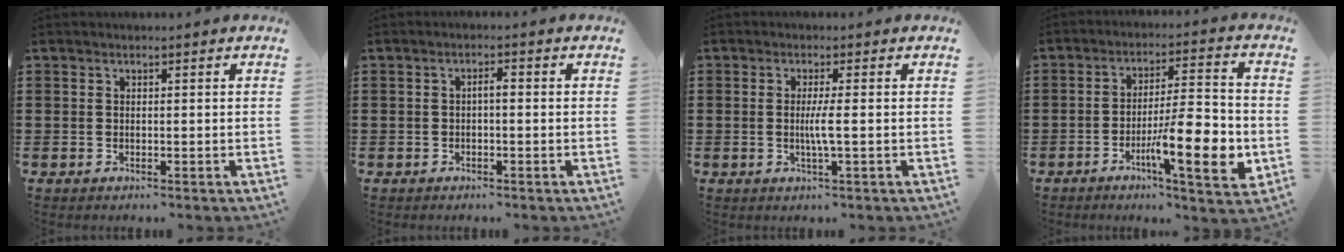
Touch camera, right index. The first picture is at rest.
{"total": 1.3, "force": [-0.4, 0.3, 1.2], "torque": [-0.024, 0.002, -0.008]}
{"total": 3.1, "force": [-0.3, -0.2, 3.1], "torque": [-0.063, -0.013, -0.010]}
{"total": 11.8, "force": [-4.2, 2.5, 10.7], "torque": [-0.168, -0.005, -0.075]}